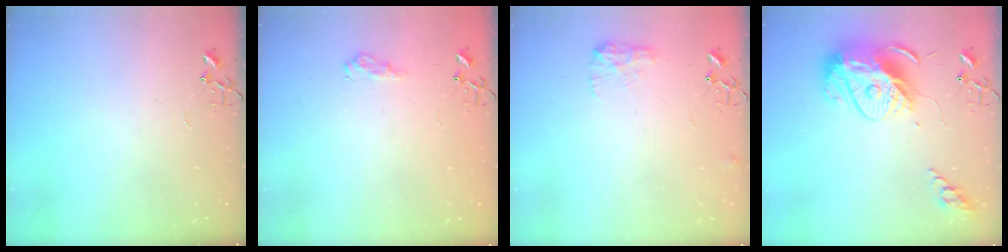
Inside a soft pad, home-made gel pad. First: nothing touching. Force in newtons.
{"total": 8.2, "press": 8.2, "slide": 0.9}
{"total": 8.3, "press": 8.2, "slide": 0.3}
{"total": 16.5, "press": 16.4, "slide": 1.3}